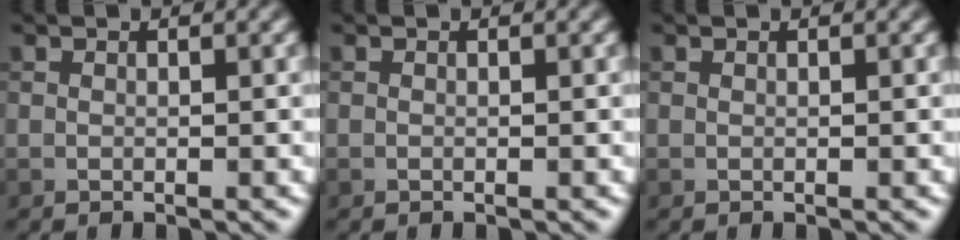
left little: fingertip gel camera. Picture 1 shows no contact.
{"total": 0.0}
{"total": 0.0}